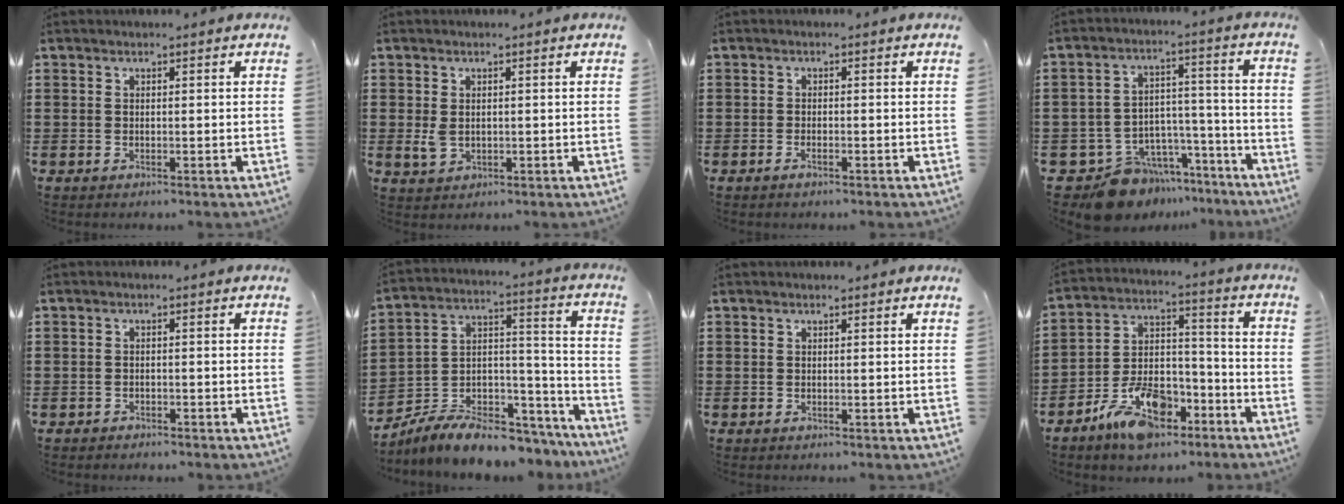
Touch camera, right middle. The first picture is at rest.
{"total": 2.3, "force": [0.1, 1.6, 1.7], "torque": [-0.043, 0.003, -0.001]}
{"total": 0.9, "force": [-0.6, 0.1, 0.7], "torque": [-0.016, -0.006, -0.009]}
{"total": 10.0, "force": [-8.8, 4.6, 1.6], "torque": [-0.031, 0.035, -0.162]}
{"total": 1.2, "force": [-1.1, 0.3, 0.0], "torque": [-0.003, 0.003, -0.026]}
{"total": 7.7, "force": [-7.1, 2.1, 2.4], "torque": [-0.040, 0.015, -0.137]}
{"total": 0.0}
{"total": 11.8, "force": [-8.1, 5.7, 6.4], "torque": [-0.128, 0.034, -0.151]}